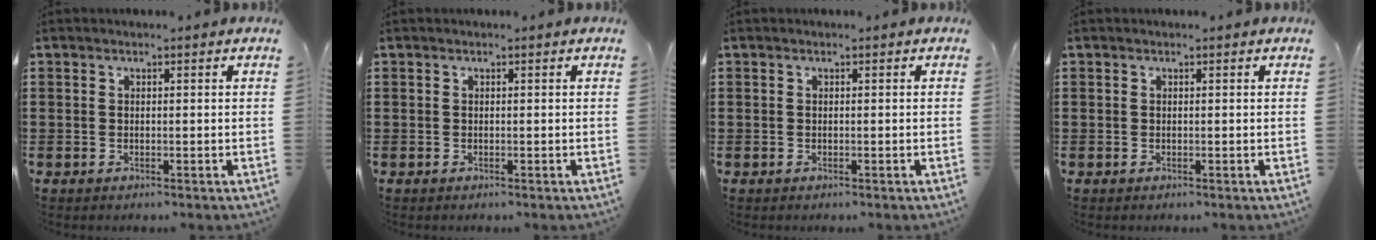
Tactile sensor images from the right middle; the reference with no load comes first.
{"total": 0.0}
{"total": 0.0}
{"total": 0.0}